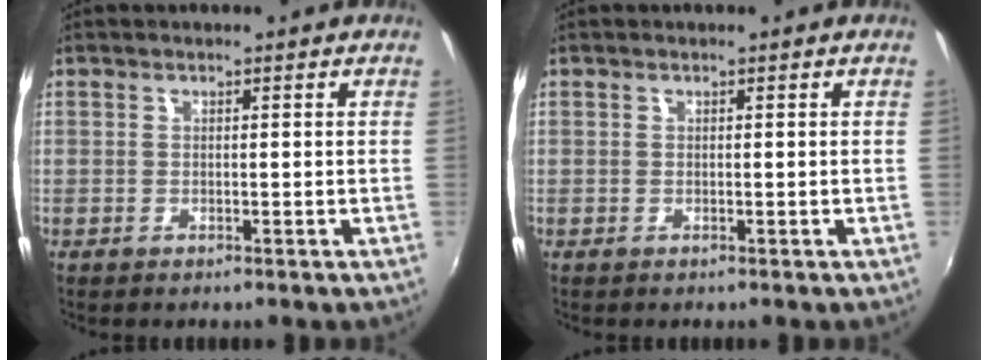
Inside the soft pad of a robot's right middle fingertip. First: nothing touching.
{"total": 0.0}